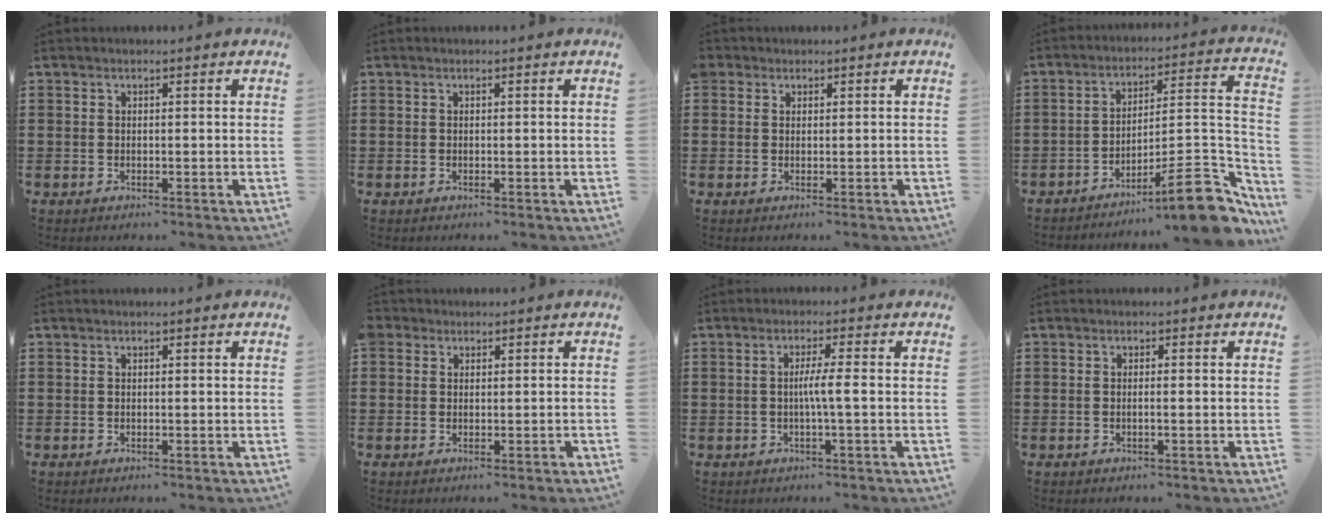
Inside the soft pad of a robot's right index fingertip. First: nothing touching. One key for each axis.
{"total": 0.0}
{"total": 1.2, "fx": 0.7, "fy": 1.0, "fz": -0.1, "tx": -0.002, "ty": 0.006, "tz": 0.013}
{"total": 11.9, "fx": -8.2, "fy": 2.3, "fz": 8.4, "tx": -0.106, "ty": 0.018, "tz": -0.146}
{"total": 0.0}
{"total": 1.3, "fx": 0.4, "fy": 1.3, "fz": 0.1, "tx": -0.007, "ty": 0.006, "tz": 0.006}
{"total": 3.4, "fx": -0.4, "fy": -0.2, "fz": 3.3, "tx": -0.060, "ty": -0.006, "tz": -0.010}
{"total": 0.8, "fx": -0.3, "fy": -0.1, "fz": 0.7, "tx": -0.014, "ty": -0.005, "tz": -0.005}